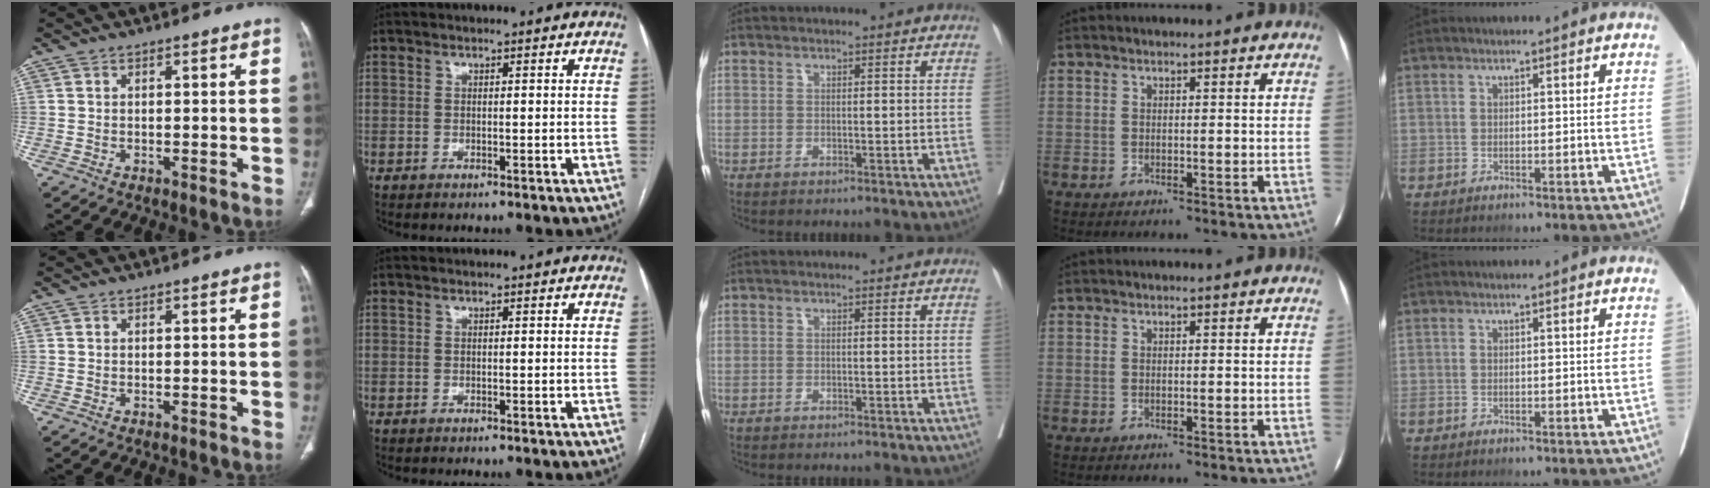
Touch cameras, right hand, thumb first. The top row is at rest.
{}